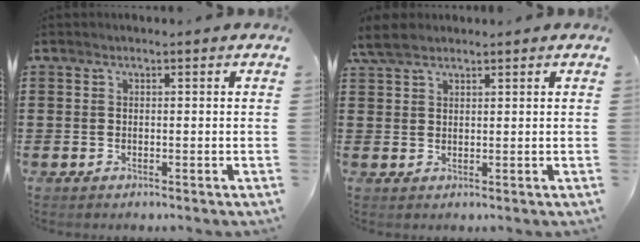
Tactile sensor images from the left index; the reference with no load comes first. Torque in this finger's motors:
{"motor_torque": [1.42, -0.72, 0.88, 0.21]}